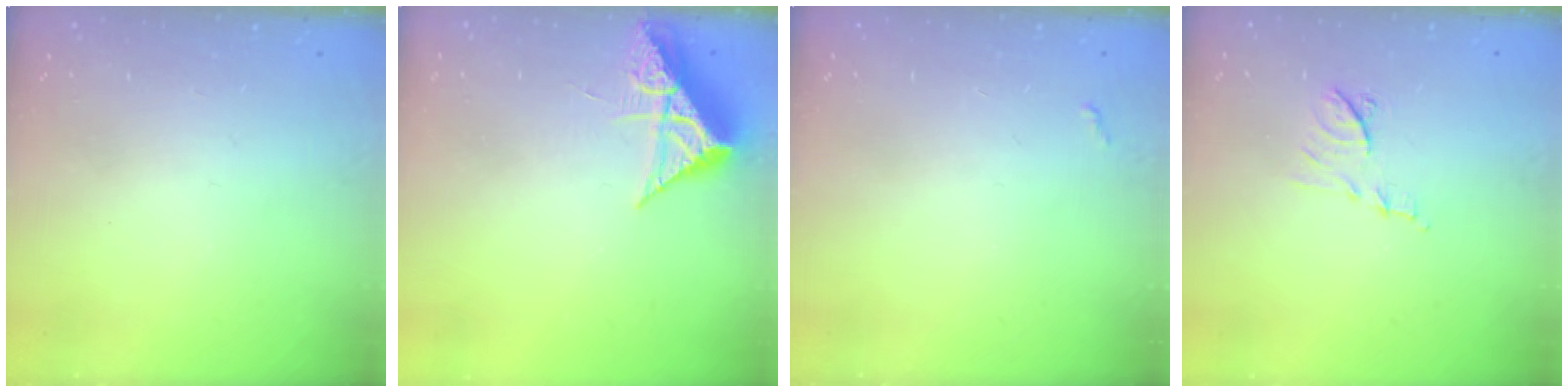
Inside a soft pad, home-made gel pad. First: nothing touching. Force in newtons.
{"total": 7.6, "press": 7.6, "slide": 0.4}
{"total": 2.8, "press": 2.8, "slide": 0.4}
{"total": 7.4, "press": 7.4, "slide": 0.4}